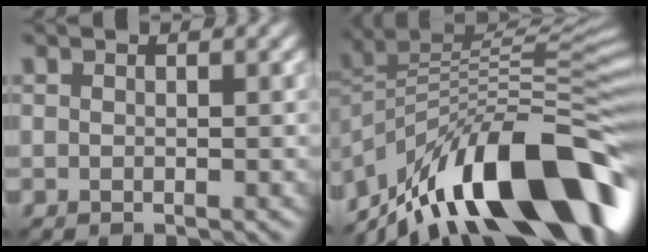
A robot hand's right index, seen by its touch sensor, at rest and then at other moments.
{"total": 14.5, "force": [-6.8, 6.1, 11.3], "torque": [-0.182, 0.031, -0.123]}